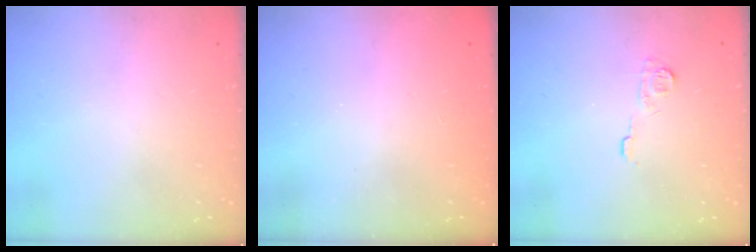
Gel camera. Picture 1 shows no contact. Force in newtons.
{"total": 2.3, "press": 2.2, "slide": 0.7}
{"total": 5.8, "press": 5.8, "slide": 0.6}